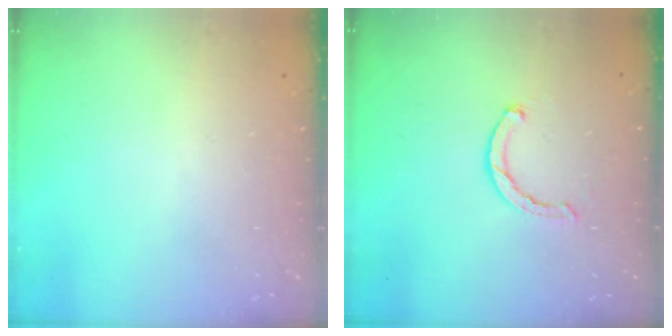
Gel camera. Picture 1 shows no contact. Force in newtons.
{"total": 1.5, "press": 1.5, "slide": 0.3}